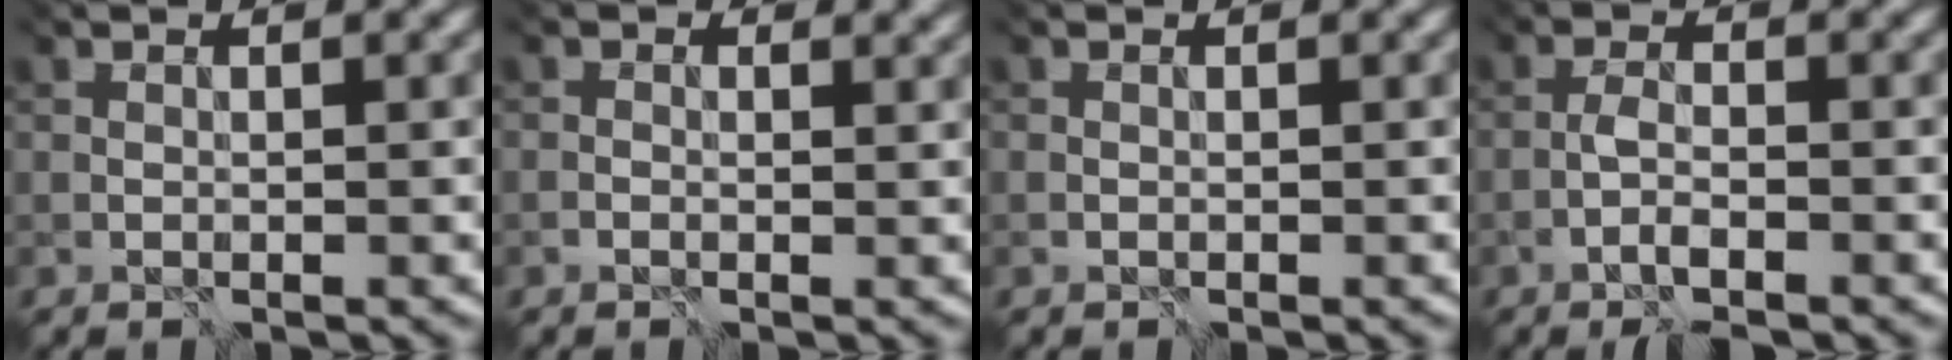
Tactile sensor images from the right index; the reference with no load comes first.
{"total": 0.7, "force": [-0.6, 0.3, 0.2], "torque": [0.001, -0.005, -0.008]}
{"total": 0.8, "force": [-0.6, -0.3, -0.4], "torque": [0.006, -0.001, -0.007]}
{"total": 4.6, "force": [-4.2, -0.4, 1.7], "torque": [-0.037, 0.001, -0.057]}